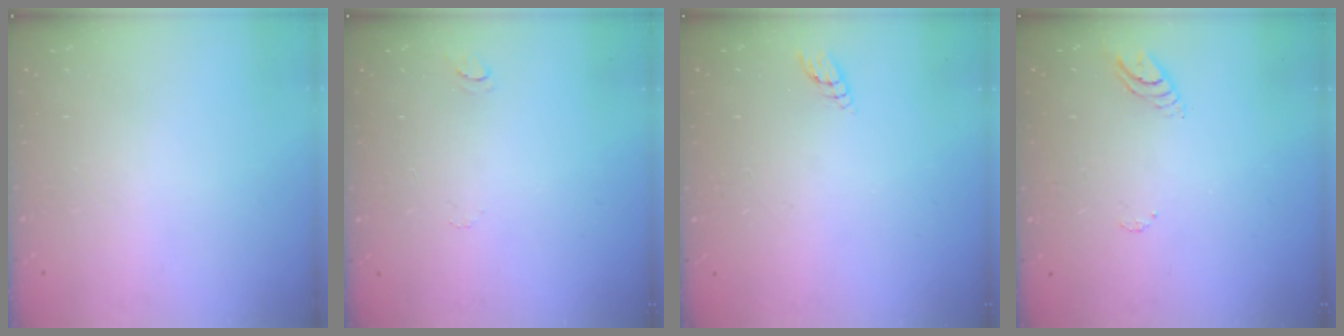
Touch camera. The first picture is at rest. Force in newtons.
{"total": 4.1, "press": 4.1, "slide": 0.3}
{"total": 2.9, "press": 2.9, "slide": 0.3}
{"total": 3.7, "press": 3.7, "slide": 0.3}